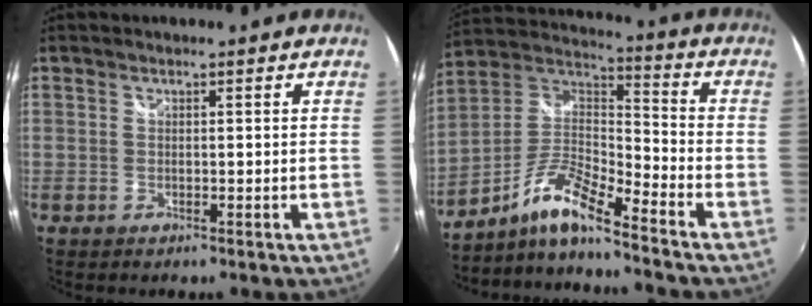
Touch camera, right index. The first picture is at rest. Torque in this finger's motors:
{"motor_torque": [0.21, -0.30, 0.24, 0.02]}